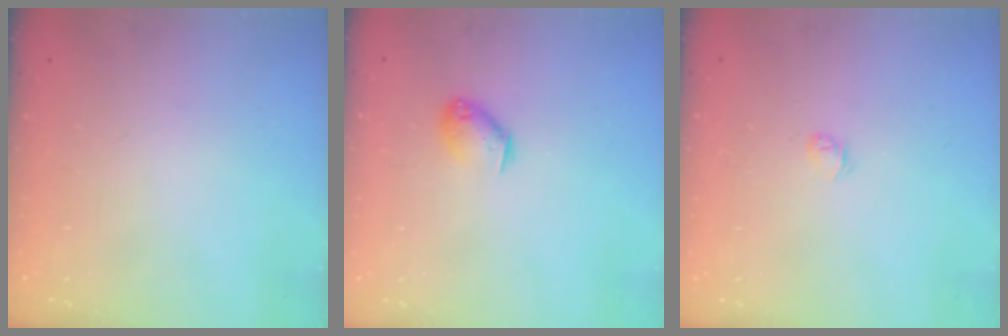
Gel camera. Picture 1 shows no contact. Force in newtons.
{"total": 7.6, "press": 7.5, "slide": 1.4}
{"total": 2.6, "press": 2.5, "slide": 0.6}